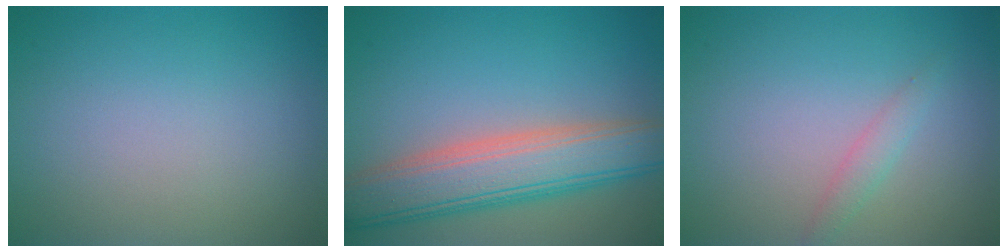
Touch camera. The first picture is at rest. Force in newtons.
{"total": 7.6, "press": 7.6, "slide": 0.4}
{"total": 1.3, "press": 1.3, "slide": 0.0}